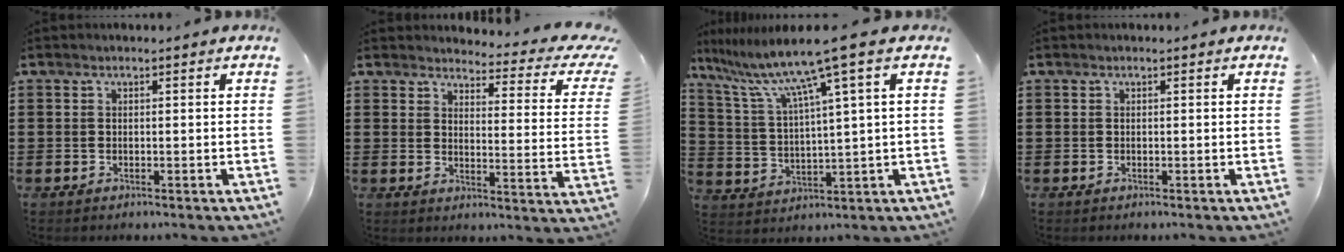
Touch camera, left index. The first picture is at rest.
{"total": 3.6, "force": [3.1, 0.5, 1.8], "torque": [-0.039, -0.030, 0.044]}
{"total": 10.1, "force": [6.6, -0.5, 7.6], "torque": [-0.171, -0.031, 0.105]}
{"total": 0.0}